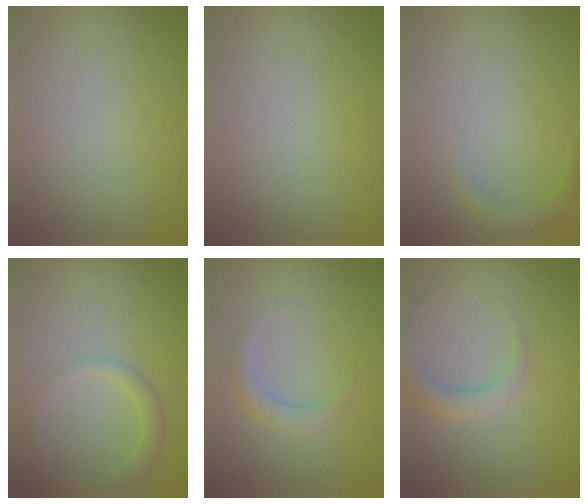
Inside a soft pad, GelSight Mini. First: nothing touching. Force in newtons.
{"total": 0.0}
{"total": 1.5, "press": 1.5, "slide": 0.1}
{"total": 2.3, "press": 2.3, "slide": 0.1}
{"total": 2.1, "press": 2.1, "slide": 0.1}
{"total": 2.5, "press": 2.5, "slide": 0.1}